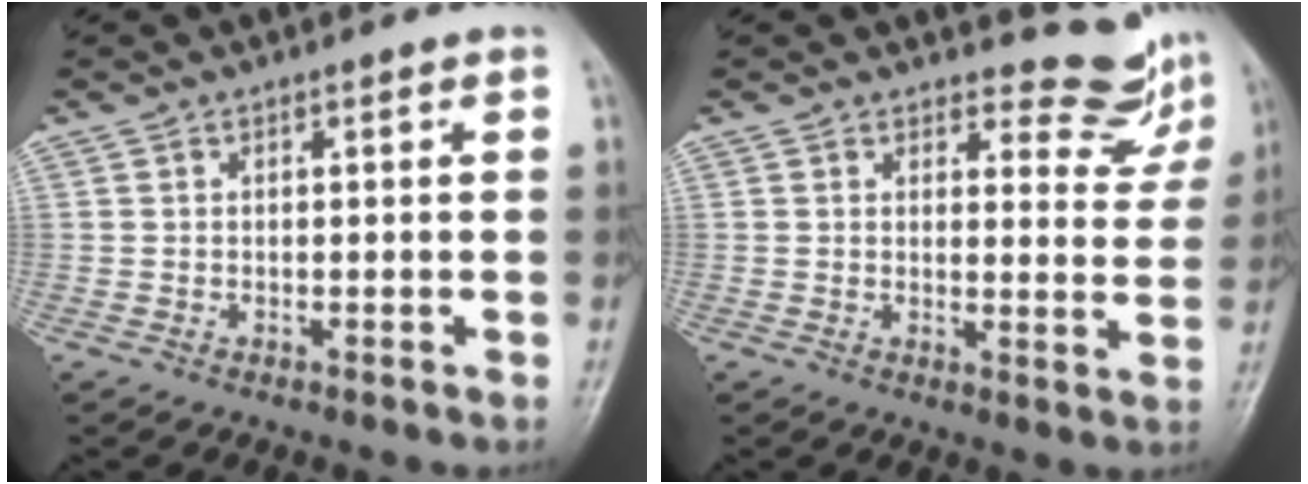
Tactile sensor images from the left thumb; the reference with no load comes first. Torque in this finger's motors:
{"motor_torque": [0.15, 0.11, -0.35, -0.20, 0.03]}